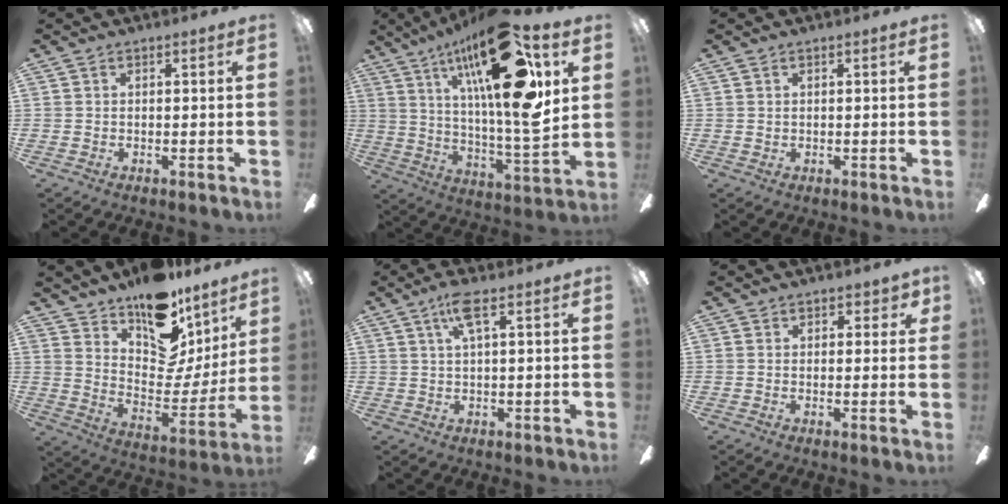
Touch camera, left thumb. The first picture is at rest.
{"total": 27.7, "force": [12.6, 7.6, 23.5], "torque": [-0.408, -0.064, 0.196]}
{"total": 0.7, "force": [0.4, 0.4, 0.4], "torque": [-0.010, 0.004, 0.007]}
{"total": 17.7, "force": [13.2, 8.0, 8.6], "torque": [-0.131, -0.110, 0.235]}
{"total": 6.2, "force": [2.8, 1.3, 5.4], "torque": [-0.106, 0.004, 0.044]}
{"total": 2.5, "force": [1.5, 1.5, 1.3], "torque": [-0.012, 0.000, 0.024]}